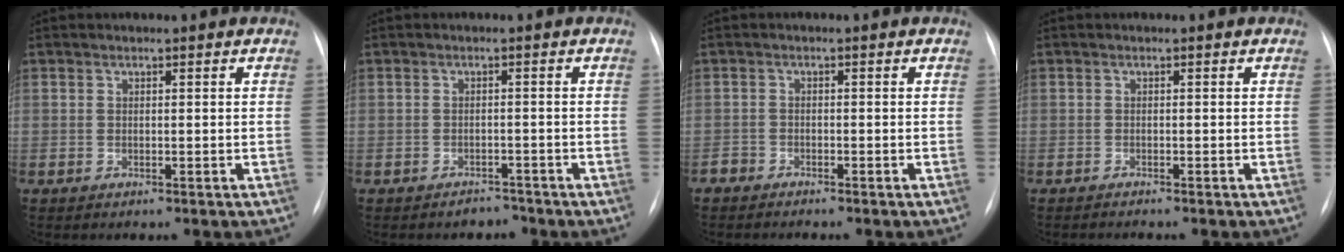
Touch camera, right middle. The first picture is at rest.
{"total": 1.8, "force": [-1.6, 0.8, -0.2], "torque": [0.000, 0.000, -0.021]}
{"total": 2.1, "force": [-2.0, 0.5, 0.2], "torque": [-0.001, -0.004, -0.035]}
{"total": 1.3, "force": [-1.2, -0.2, 0.5], "torque": [-0.008, -0.002, -0.017]}